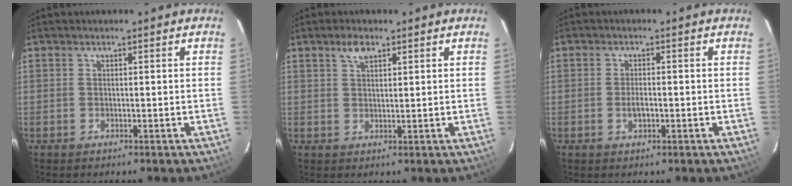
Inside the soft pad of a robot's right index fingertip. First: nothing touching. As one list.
[{"total": 2.8, "force": [1.8, 1.3, 1.8], "torque": [-0.032, 0.007, 0.034]}, {"total": 2.2, "force": [-0.7, 0.9, 1.9], "torque": [-0.037, 0.000, -0.011]}]